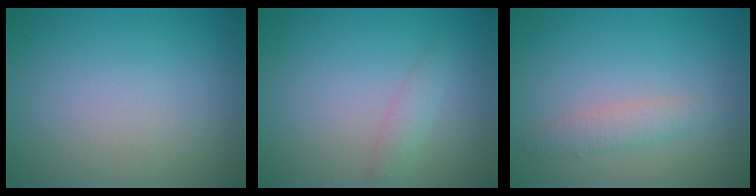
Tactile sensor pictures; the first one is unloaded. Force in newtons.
{"total": 1.4, "press": 1.4, "slide": 0.1}
{"total": 1.9, "press": 1.9, "slide": 0.1}